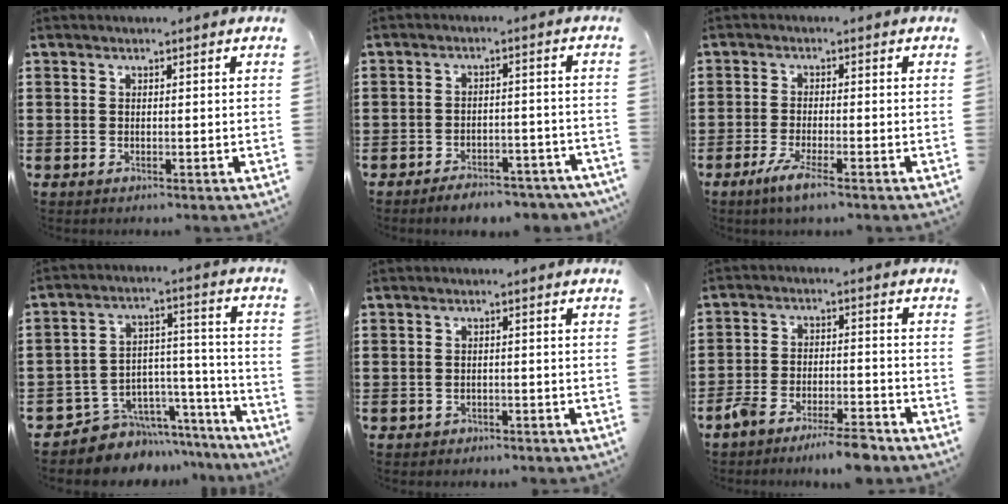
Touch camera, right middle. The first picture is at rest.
{"total": 3.9, "force": [-3.8, 0.5, 0.6], "torque": [-0.011, 0.007, -0.077]}
{"total": 3.9, "force": [-2.4, 0.1, 3.0], "torque": [-0.062, -0.010, -0.044]}
{"total": 6.3, "force": [-5.3, 3.5, -0.2], "torque": [-0.005, 0.006, -0.097]}
{"total": 0.9, "force": [-0.8, 0.5, 0.0], "torque": [-0.003, -0.001, -0.018]}
{"total": 6.4, "force": [-5.8, 0.5, 2.6], "torque": [-0.053, -0.001, -0.111]}